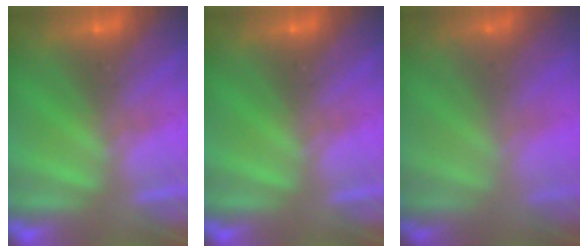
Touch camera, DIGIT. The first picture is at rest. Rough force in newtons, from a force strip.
{"total": 0.0}
{"total": 1.7}